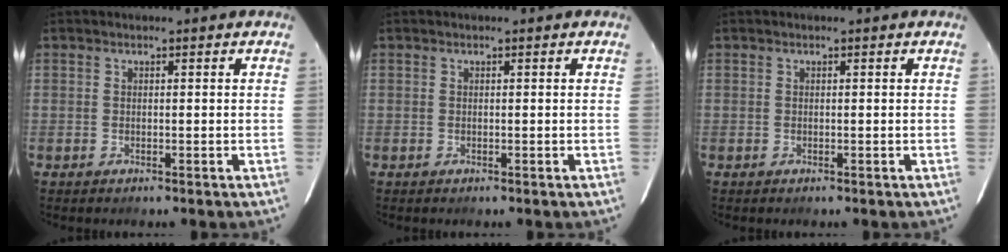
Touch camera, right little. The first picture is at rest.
{"total": 0.0}
{"total": 0.0}